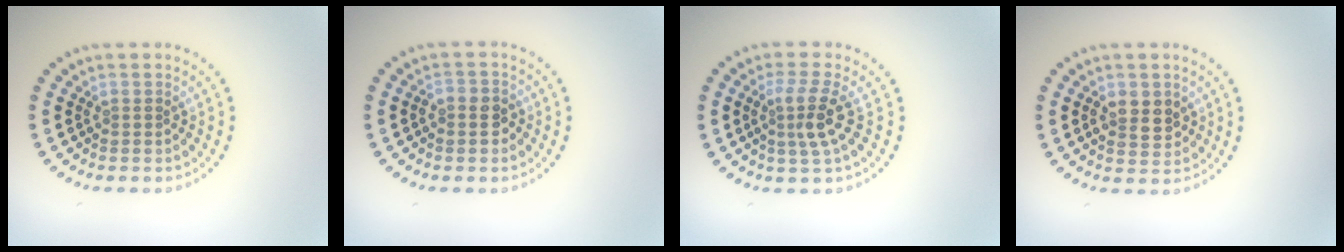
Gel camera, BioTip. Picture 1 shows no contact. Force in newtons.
{"total": 2.0, "press": 1.9, "slide": 0.5}
{"total": 2.9, "press": 2.4, "slide": 1.6}
{"total": 2.7, "press": 2.7, "slide": 0.4}